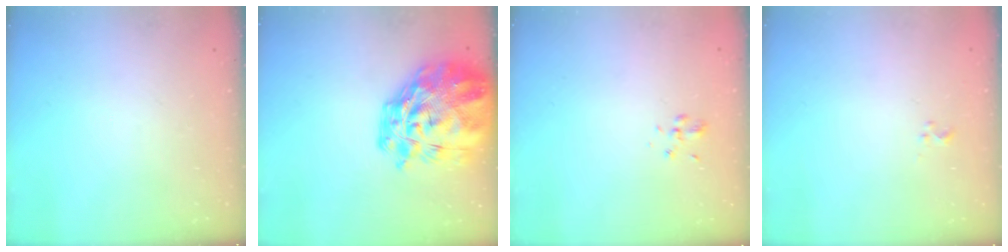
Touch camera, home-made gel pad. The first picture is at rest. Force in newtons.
{"total": 17.4, "press": 16.2, "slide": 6.3}
{"total": 1.9, "press": 1.6, "slide": 0.9}
{"total": 0.0}